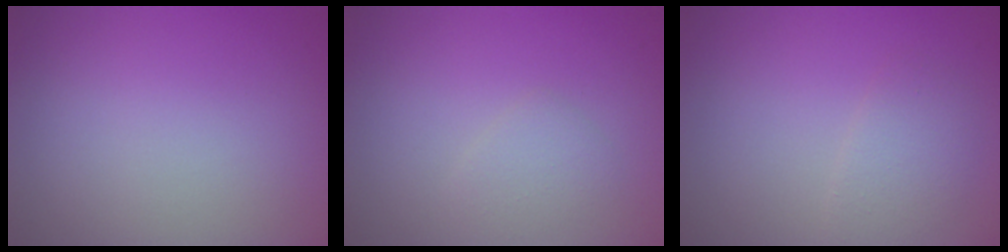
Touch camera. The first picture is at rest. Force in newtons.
{"total": 1.6, "press": 1.6, "slide": 0.0}
{"total": 2.0, "press": 2.0, "slide": 0.1}